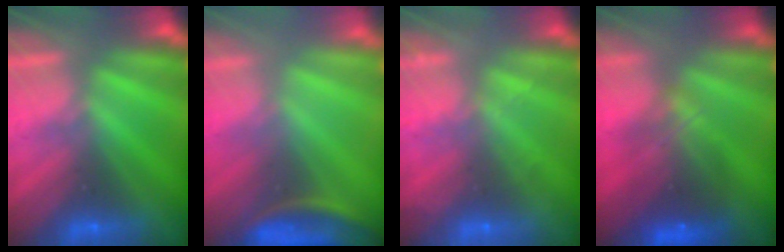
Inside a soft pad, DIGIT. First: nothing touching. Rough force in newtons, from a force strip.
{"total": 4.3}
{"total": 2.1}
{"total": 8.1}